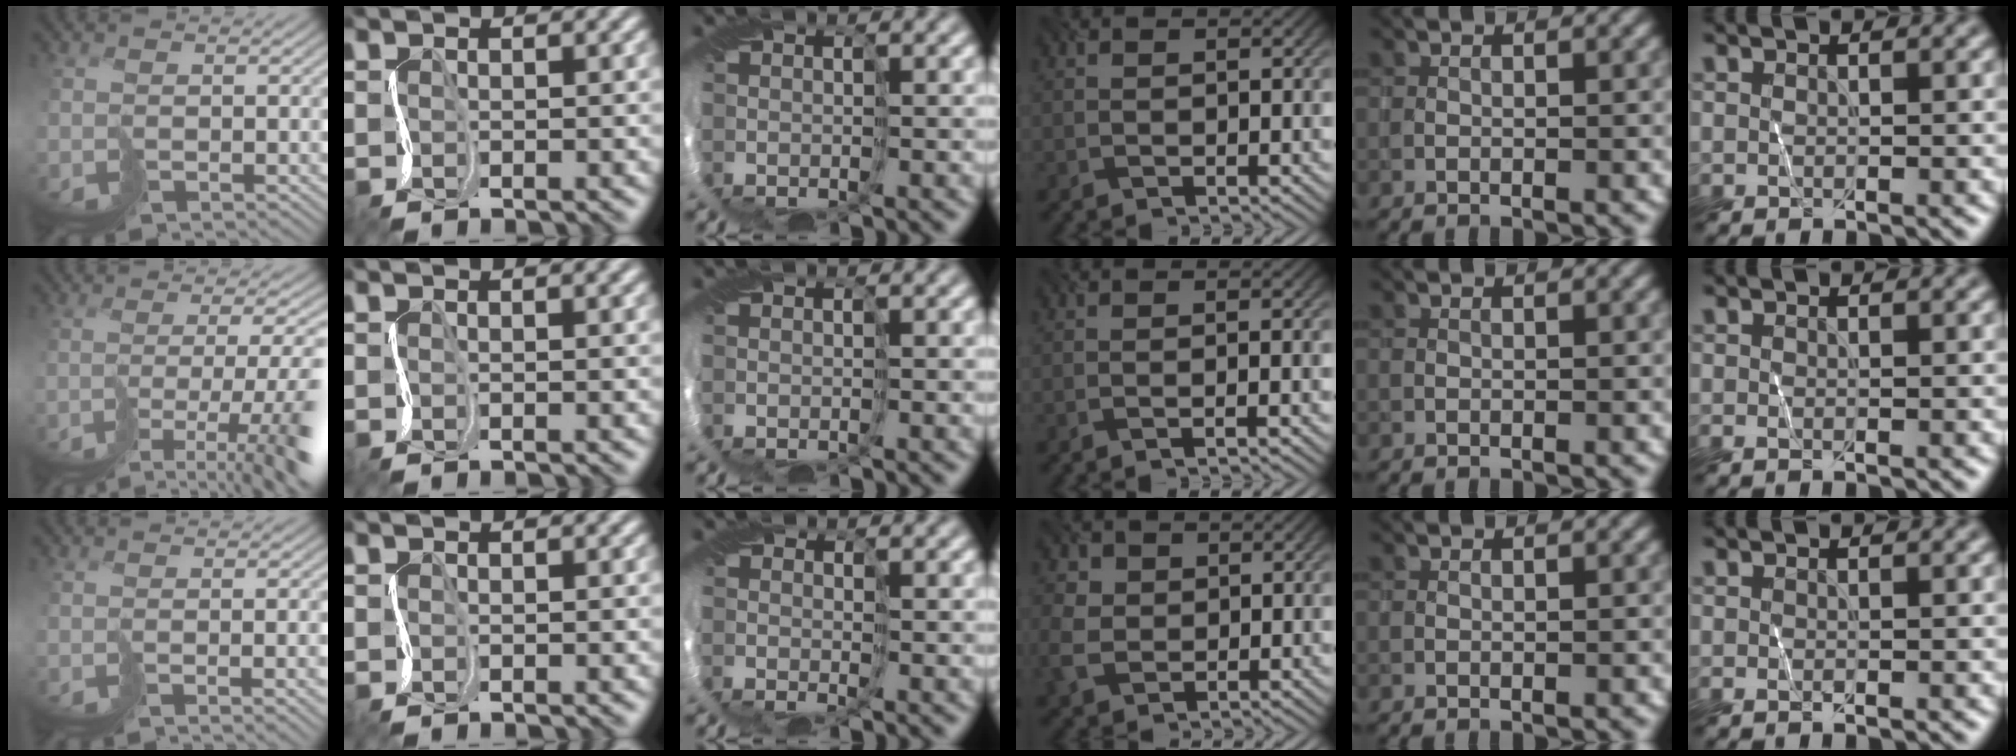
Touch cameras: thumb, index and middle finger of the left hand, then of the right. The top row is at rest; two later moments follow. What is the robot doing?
{"motion": "cut", "object": "paper"}